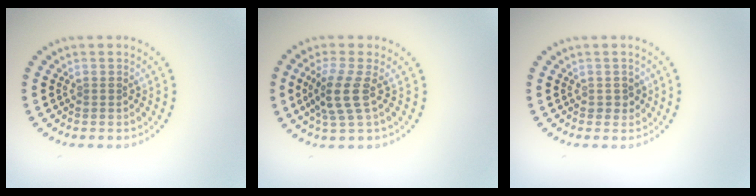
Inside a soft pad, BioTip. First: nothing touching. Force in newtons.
{"total": 3.3, "press": 2.7, "slide": 1.9}
{"total": 0.9, "press": 0.8, "slide": 0.3}